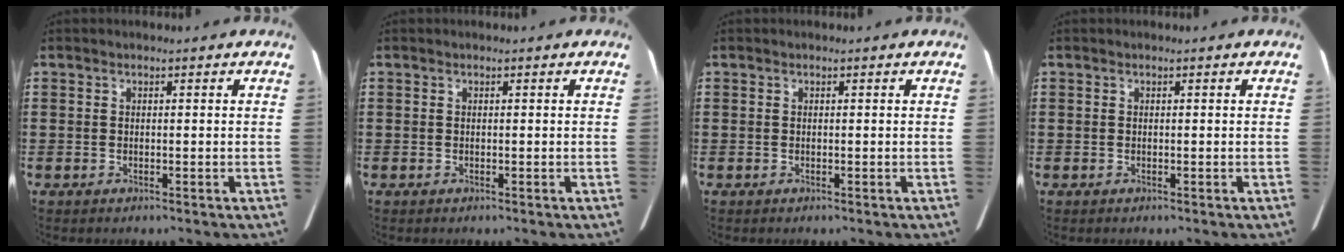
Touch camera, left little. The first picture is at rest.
{"total": 0.0}
{"total": 0.0}
{"total": 0.0}